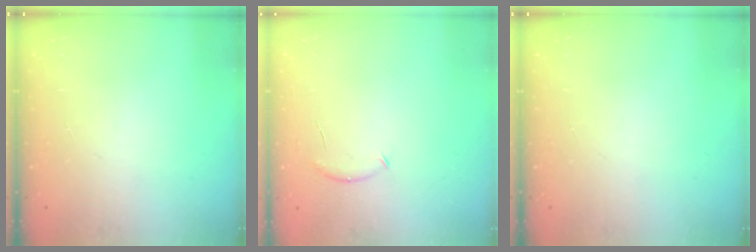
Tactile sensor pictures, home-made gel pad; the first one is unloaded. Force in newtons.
{"total": 5.8, "press": 5.7, "slide": 1.2}
{"total": 0.0}